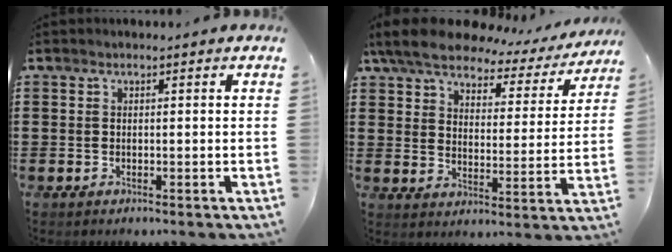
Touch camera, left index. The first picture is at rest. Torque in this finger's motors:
{"motor_torque": [2.14, 0.00, 0.76, 0.21]}